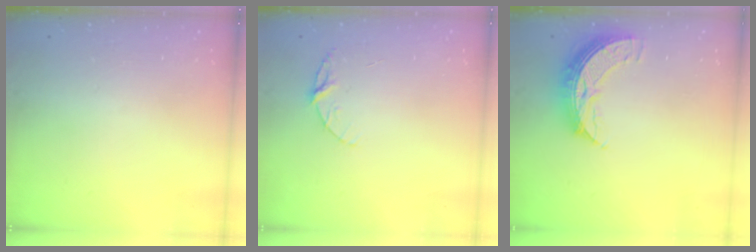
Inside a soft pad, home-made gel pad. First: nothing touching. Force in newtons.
{"total": 6.0, "press": 6.0, "slide": 0.6}
{"total": 9.0, "press": 9.0, "slide": 0.9}